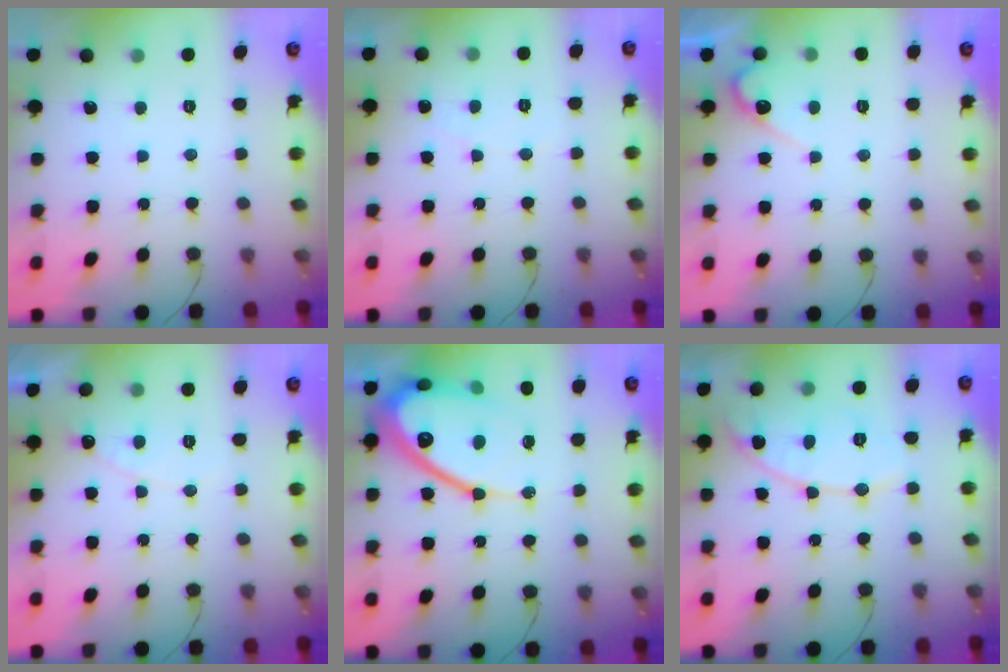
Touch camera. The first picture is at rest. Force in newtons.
{"total": 2.6, "press": 2.6, "slide": 0.2}
{"total": 3.9, "press": 3.9, "slide": 0.3}
{"total": 5.4, "press": 5.4, "slide": 0.4}
{"total": 19.5, "press": 19.5, "slide": 1.7}
{"total": 9.3, "press": 9.3, "slide": 0.8}